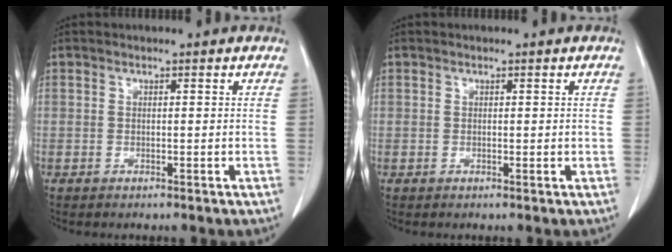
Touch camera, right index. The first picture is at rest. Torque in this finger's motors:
{"motor_torque": [-0.38, 0.61, -0.03, -0.01]}